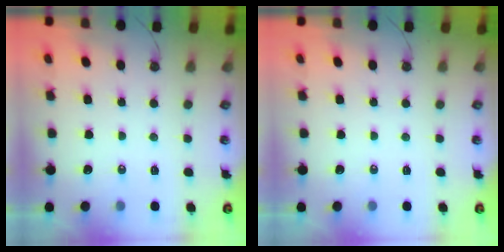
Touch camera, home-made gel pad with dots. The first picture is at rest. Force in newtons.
{"total": 0.0}